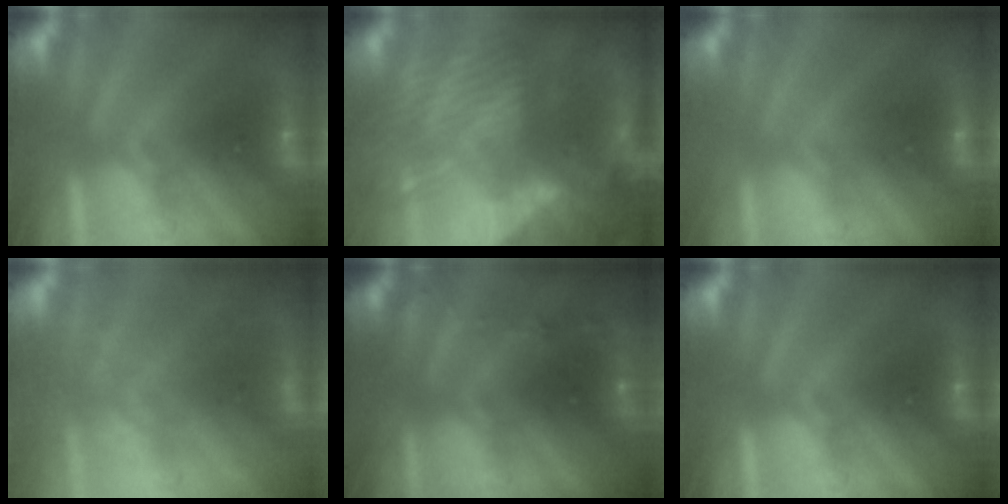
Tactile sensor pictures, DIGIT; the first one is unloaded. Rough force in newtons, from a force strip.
{"total": 7.5}
{"total": 3.0}
{"total": 7.5}
{"total": 7.8}
{"total": 0.0}